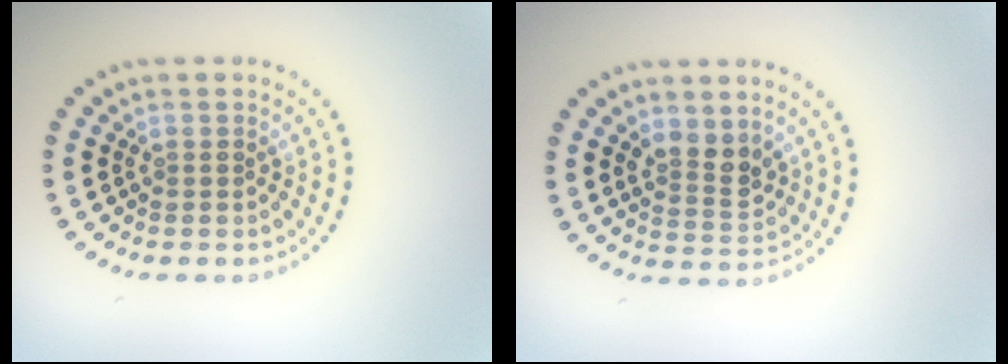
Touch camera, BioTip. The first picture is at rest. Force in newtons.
{"total": 2.7, "press": 2.4, "slide": 1.1}